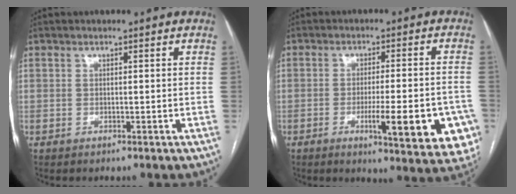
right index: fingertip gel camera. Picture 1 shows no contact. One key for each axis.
{"total": 14.3, "fx": -5.1, "fy": 2.7, "fz": 13.1, "tx": -0.114, "ty": -0.001, "tz": -0.057}